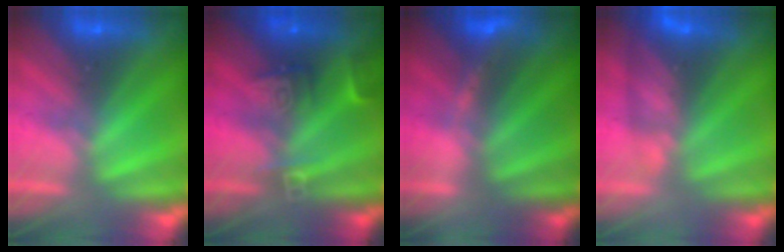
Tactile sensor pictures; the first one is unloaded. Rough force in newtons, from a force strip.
{"total": 2.4}
{"total": 3.3}
{"total": 5.4}